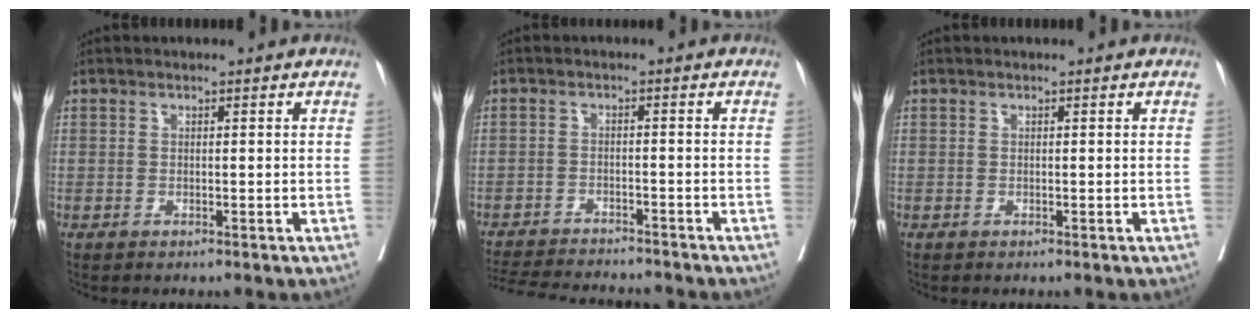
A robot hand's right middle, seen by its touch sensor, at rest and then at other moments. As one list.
[{"total": 12.4, "force": [-11.7, 1.6, 4.0], "torque": [-0.071, -0.007, -0.166]}, {"total": 0.0}]